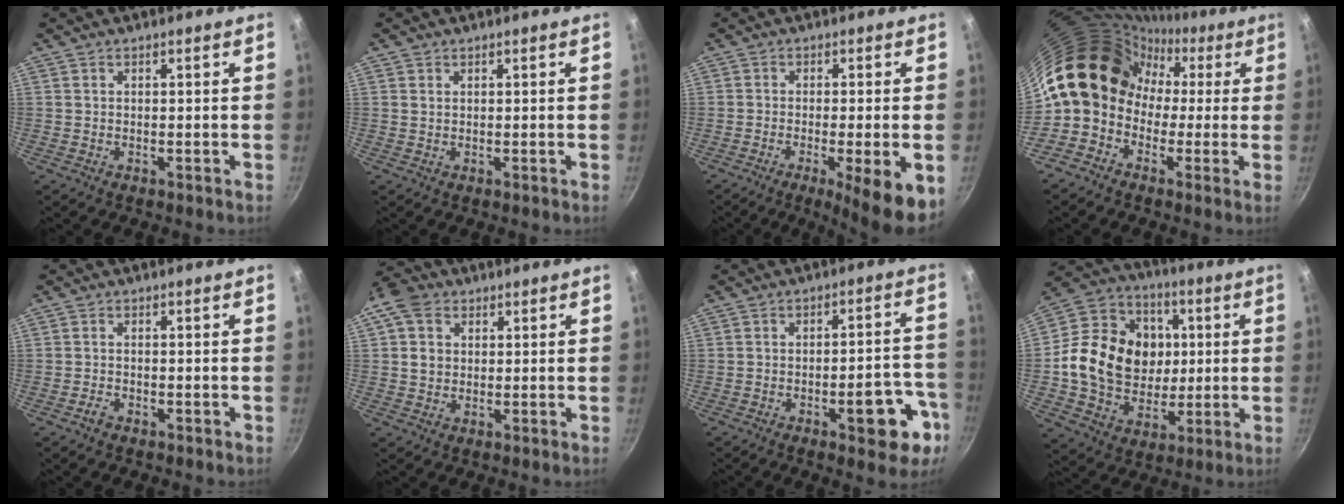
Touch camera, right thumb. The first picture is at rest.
{"total": 0.7, "force": [0.4, 0.6, 0.3], "torque": [-0.006, 0.000, 0.006]}
{"total": 9.9, "force": [-3.7, 1.5, 9.1], "torque": [-0.133, 0.002, -0.053]}
{"total": 17.4, "force": [-0.8, 14.9, 8.8], "torque": [-0.108, 0.064, -0.033]}
{"total": 1.7, "force": [-1.1, 0.9, 1.0], "torque": [-0.024, 0.008, -0.023]}
{"total": 8.1, "force": [2.1, 6.6, 4.2], "torque": [-0.065, 0.009, 0.028]}
{"total": 11.5, "force": [-5.1, 4.6, 9.2], "torque": [-0.081, 0.039, -0.061]}
{"total": 21.9, "force": [1.2, 18.0, 12.4], "torque": [-0.197, 0.021, 0.024]}